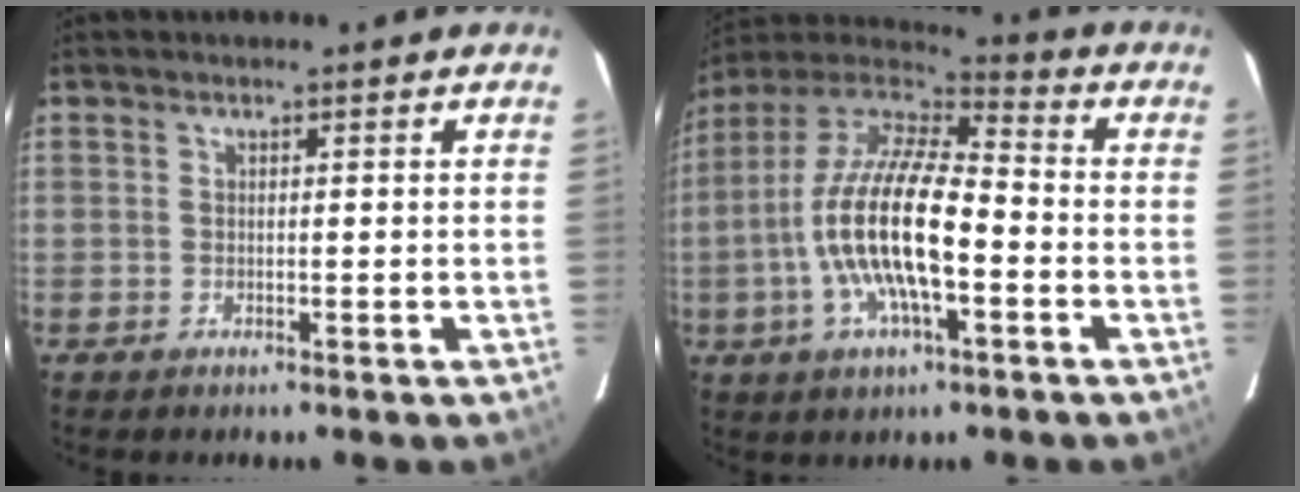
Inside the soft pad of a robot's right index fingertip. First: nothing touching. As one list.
[{"total": 18.9, "force": [-4.2, 6.1, 17.3], "torque": [-0.335, -0.005, -0.087]}]